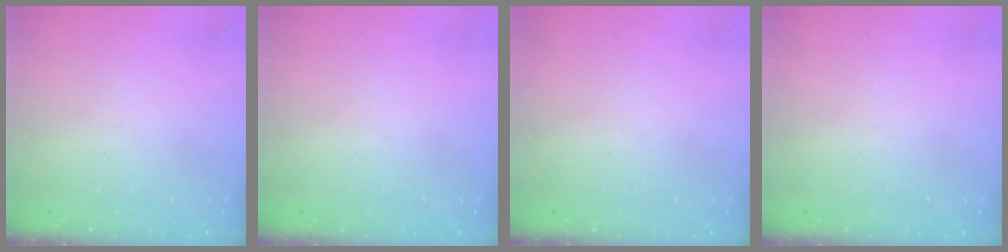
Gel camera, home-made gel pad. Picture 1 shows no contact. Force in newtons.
{"total": 0.0}
{"total": 0.0}
{"total": 0.0}